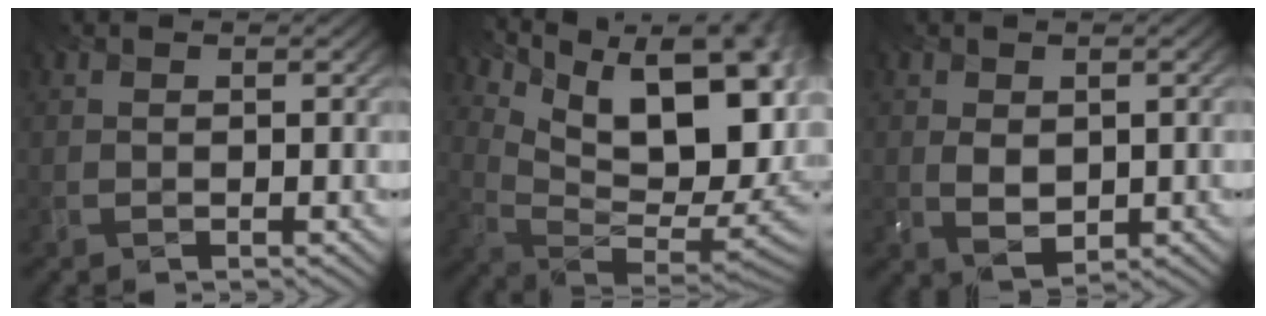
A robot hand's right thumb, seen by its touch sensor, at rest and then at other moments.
{"total": 15.0, "force": [3.8, 9.0, 11.4], "torque": [-0.191, 0.004, 0.113]}
{"total": 1.6, "force": [-0.3, 0.9, 1.3], "torque": [-0.059, -0.006, 0.022]}